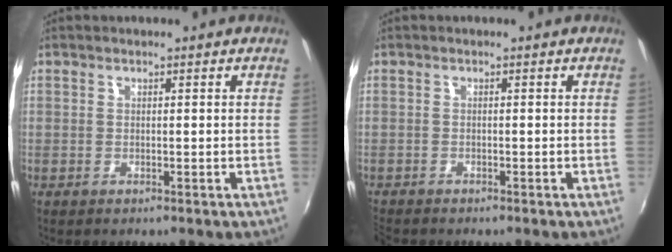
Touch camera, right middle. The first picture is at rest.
{"total": 2.0, "force": [-1.9, 0.4, 0.4], "torque": [-0.014, -0.014, -0.038]}